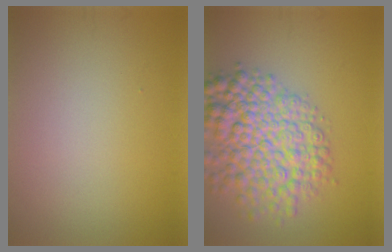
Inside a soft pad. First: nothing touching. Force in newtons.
{"total": 8.4, "press": 8.4, "slide": 0.3}